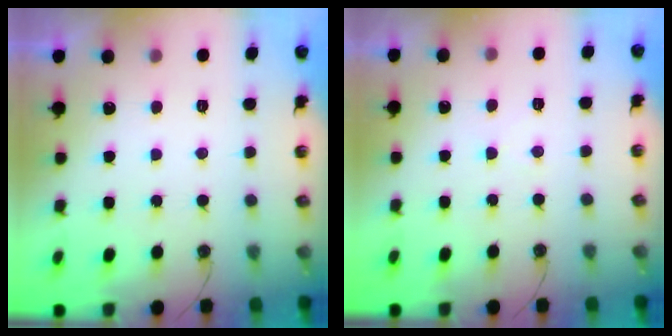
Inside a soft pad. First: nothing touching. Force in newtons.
{"total": 2.5, "press": 2.5, "slide": 0.4}